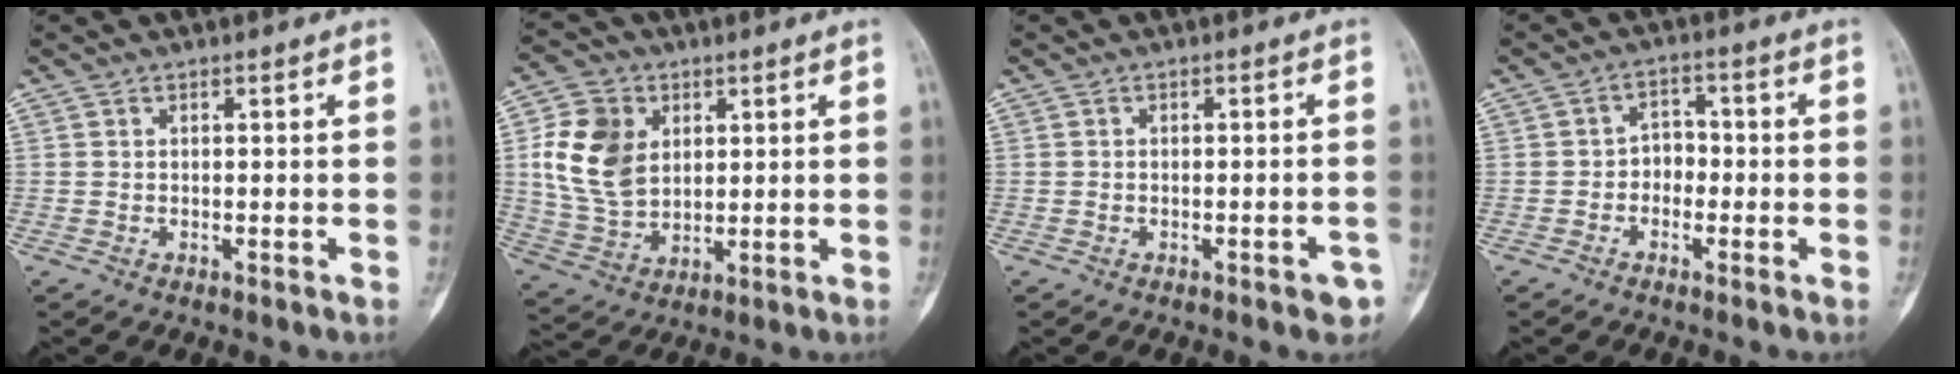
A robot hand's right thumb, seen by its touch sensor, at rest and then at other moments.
{"total": 13.2, "force": [3.1, 9.8, 8.2], "torque": [-0.134, -0.005, 0.063]}
{"total": 2.9, "force": [-1.8, 1.1, 2.1], "torque": [-0.013, 0.015, -0.018]}
{"total": 3.6, "force": [-1.1, 3.0, 1.8], "torque": [-0.001, 0.022, -0.028]}